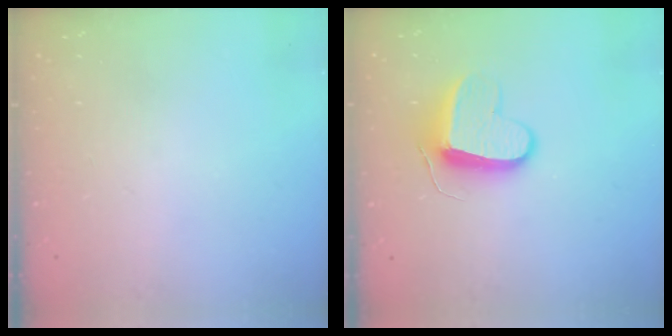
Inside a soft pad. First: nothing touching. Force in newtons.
{"total": 10.3, "press": 10.2, "slide": 1.2}